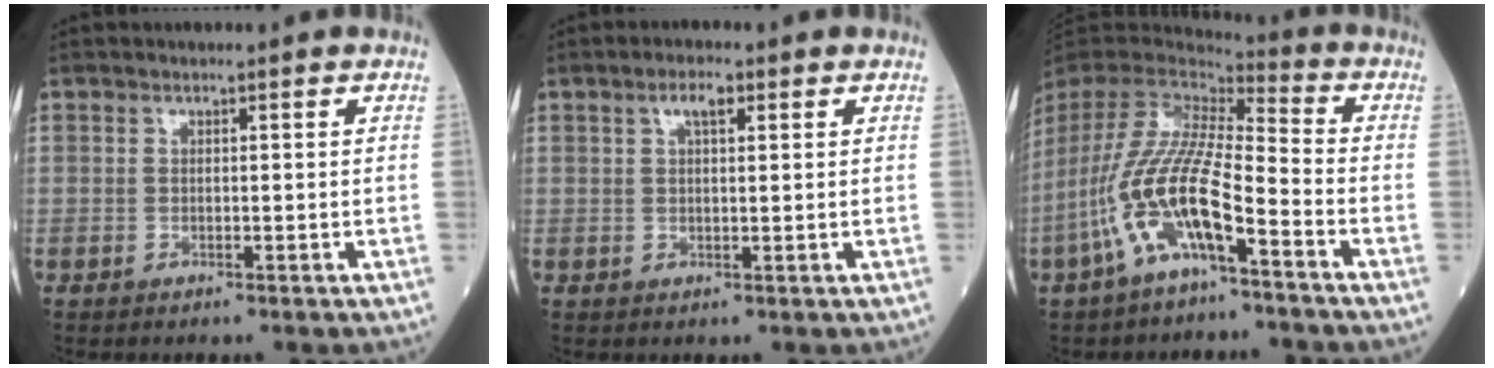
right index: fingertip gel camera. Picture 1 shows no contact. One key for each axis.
{"total": 2.7, "fx": 1.3, "fy": 0.8, "fz": 2.2, "tx": -0.048, "ty": 0.007, "tz": 0.024}
{"total": 15.6, "fx": -7.2, "fy": 3.3, "fz": 13.4, "tx": -0.289, "ty": -0.008, "tz": -0.138}